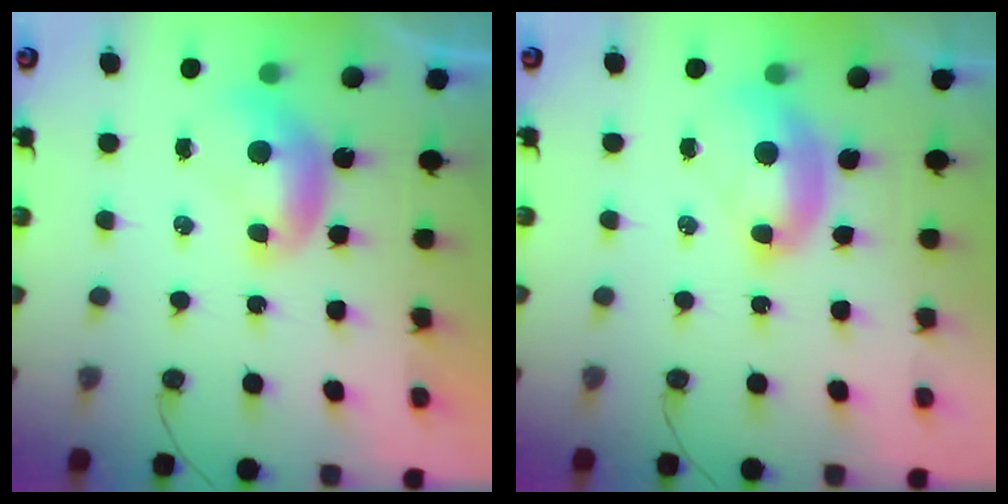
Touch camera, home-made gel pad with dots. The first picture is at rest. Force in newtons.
{"total": 2.6, "press": 2.5, "slide": 0.6}